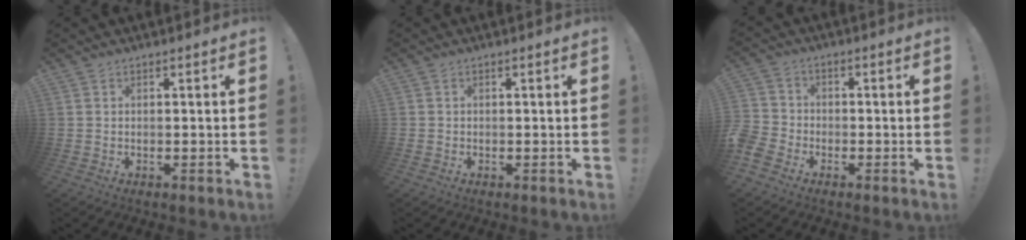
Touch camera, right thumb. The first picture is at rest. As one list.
[{"total": 0.6, "force": [-0.4, 0.4, -0.4], "torque": [0.003, 0.003, -0.006]}, {"total": 5.9, "force": [-3.7, 4.2, 1.8], "torque": [-0.053, 0.022, -0.069]}]